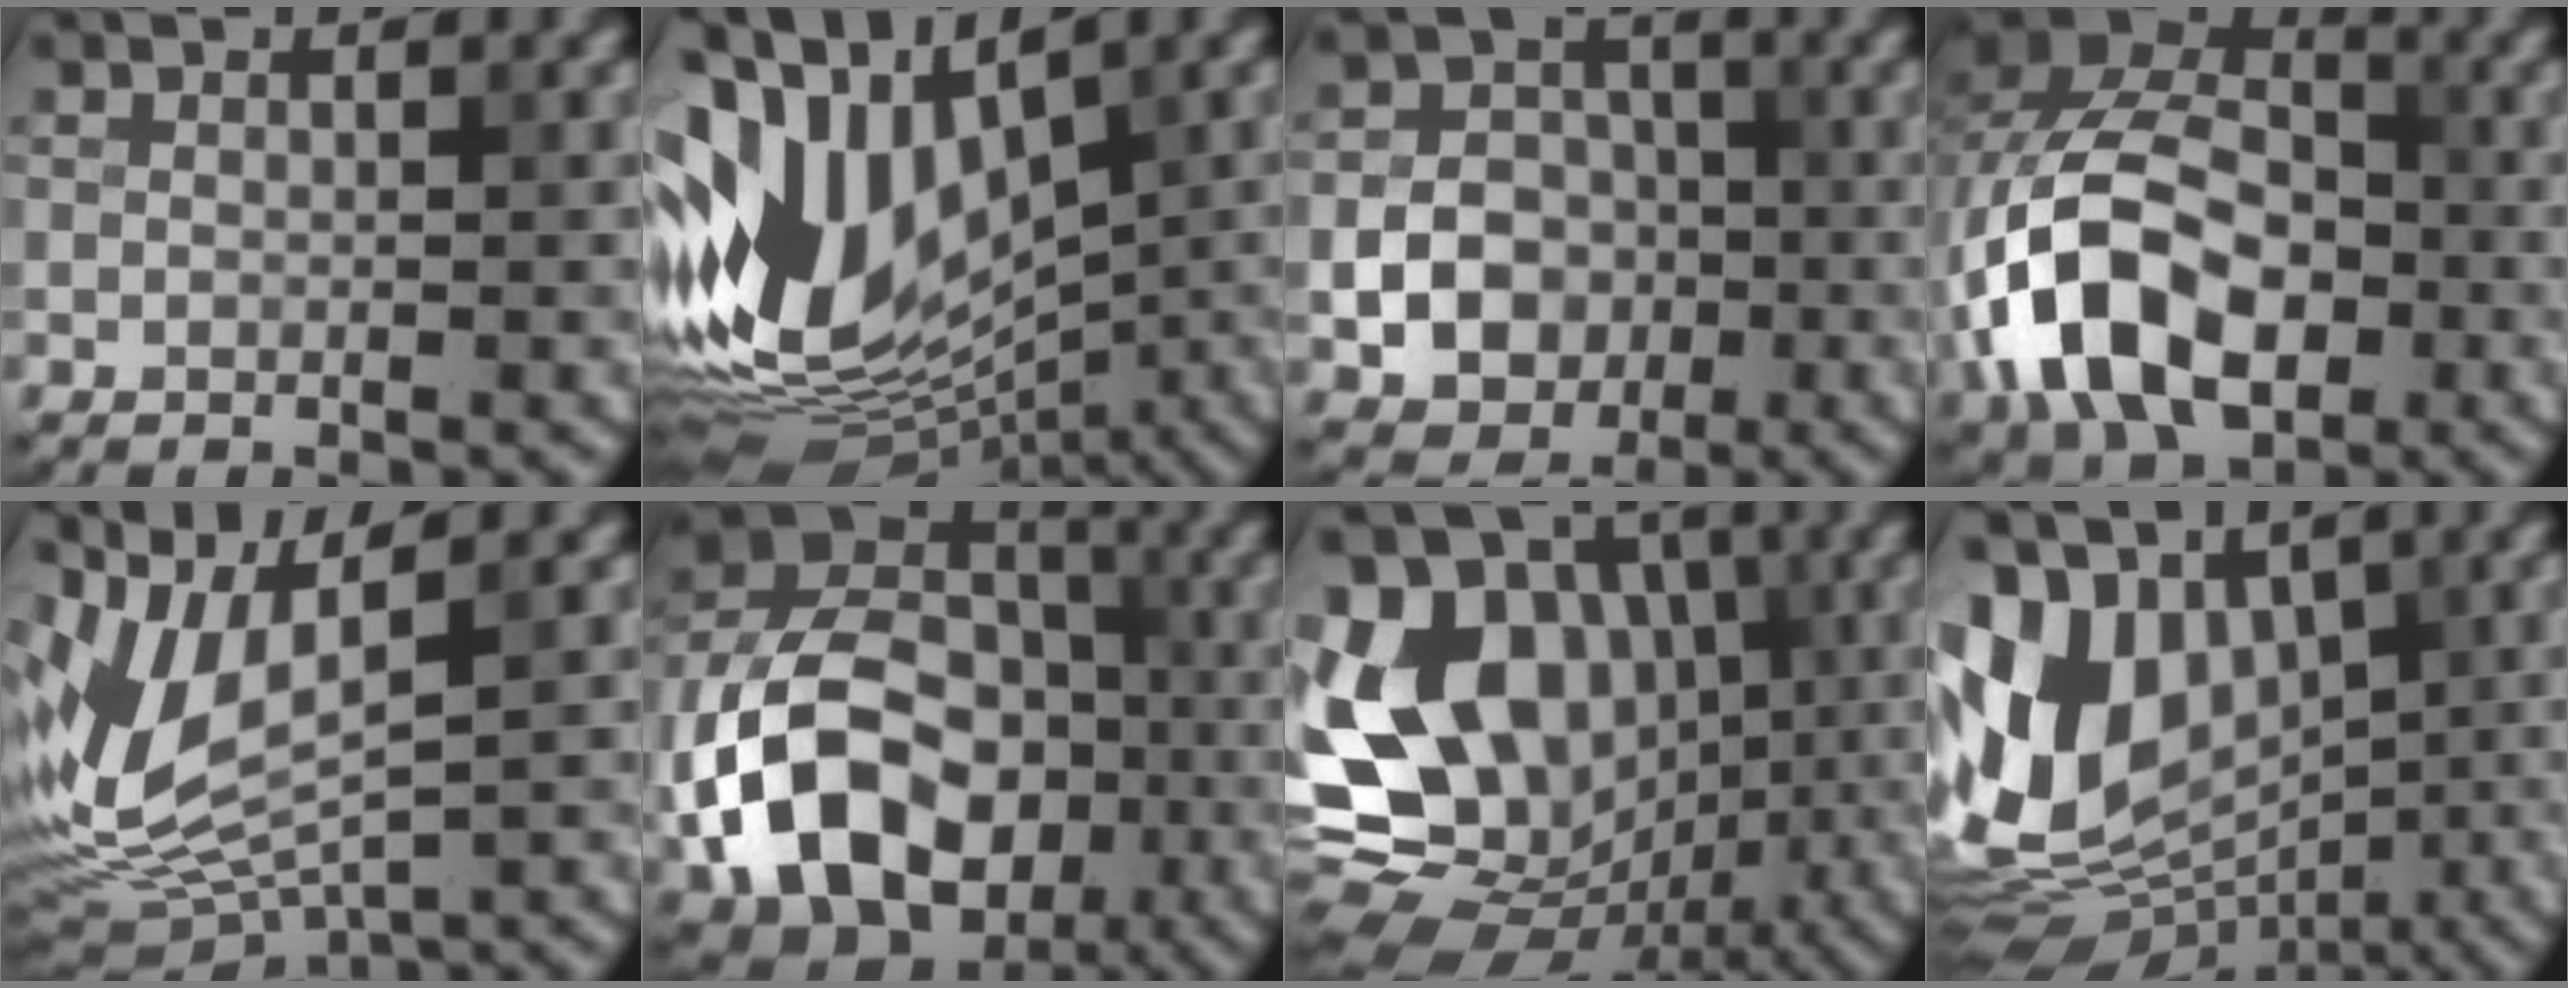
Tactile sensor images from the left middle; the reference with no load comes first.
{"total": 13.5, "force": [0.8, 8.6, 10.4], "torque": [-0.212, 0.002, 0.011]}
{"total": 6.6, "force": [-1.7, 5.5, 3.2], "torque": [-0.025, -0.004, -0.046]}
{"total": 13.1, "force": [-3.7, 8.7, 9.0], "torque": [-0.181, 0.003, -0.081]}
{"total": 9.0, "force": [1.4, 3.6, 8.2], "torque": [-0.187, -0.007, 0.043]}
{"total": 14.4, "force": [-4.6, 10.5, 8.7], "torque": [-0.175, -0.013, -0.093]}
{"total": 16.1, "force": [-0.6, 12.7, 9.9], "torque": [-0.171, 0.026, -0.015]}
{"total": 14.0, "force": [0.8, 10.1, 9.7], "torque": [-0.183, -0.009, 0.031]}